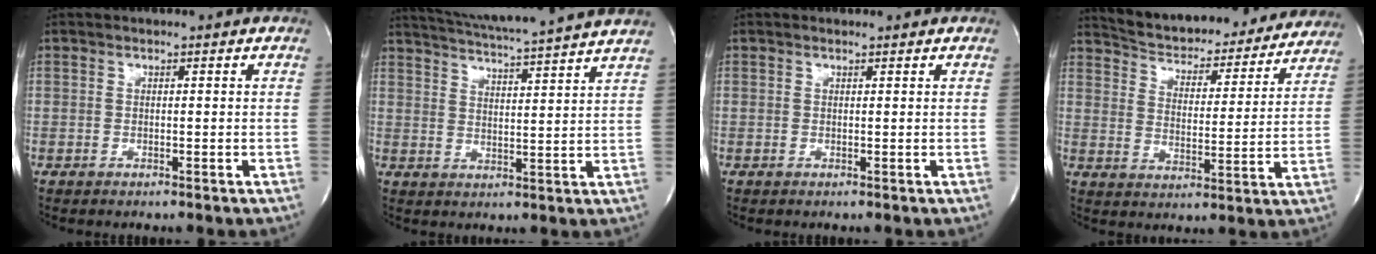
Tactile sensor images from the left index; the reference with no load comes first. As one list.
[{"total": 18.1, "force": [16.6, -1.4, 7.1], "torque": [-0.131, -0.019, 0.224]}, {"total": 0.7, "force": [0.7, 0.2, 0.0], "torque": [-0.010, 0.005, 0.011]}, {"total": 22.2, "force": [20.6, 5.9, 5.7], "torque": [-0.088, -0.014, 0.273]}]